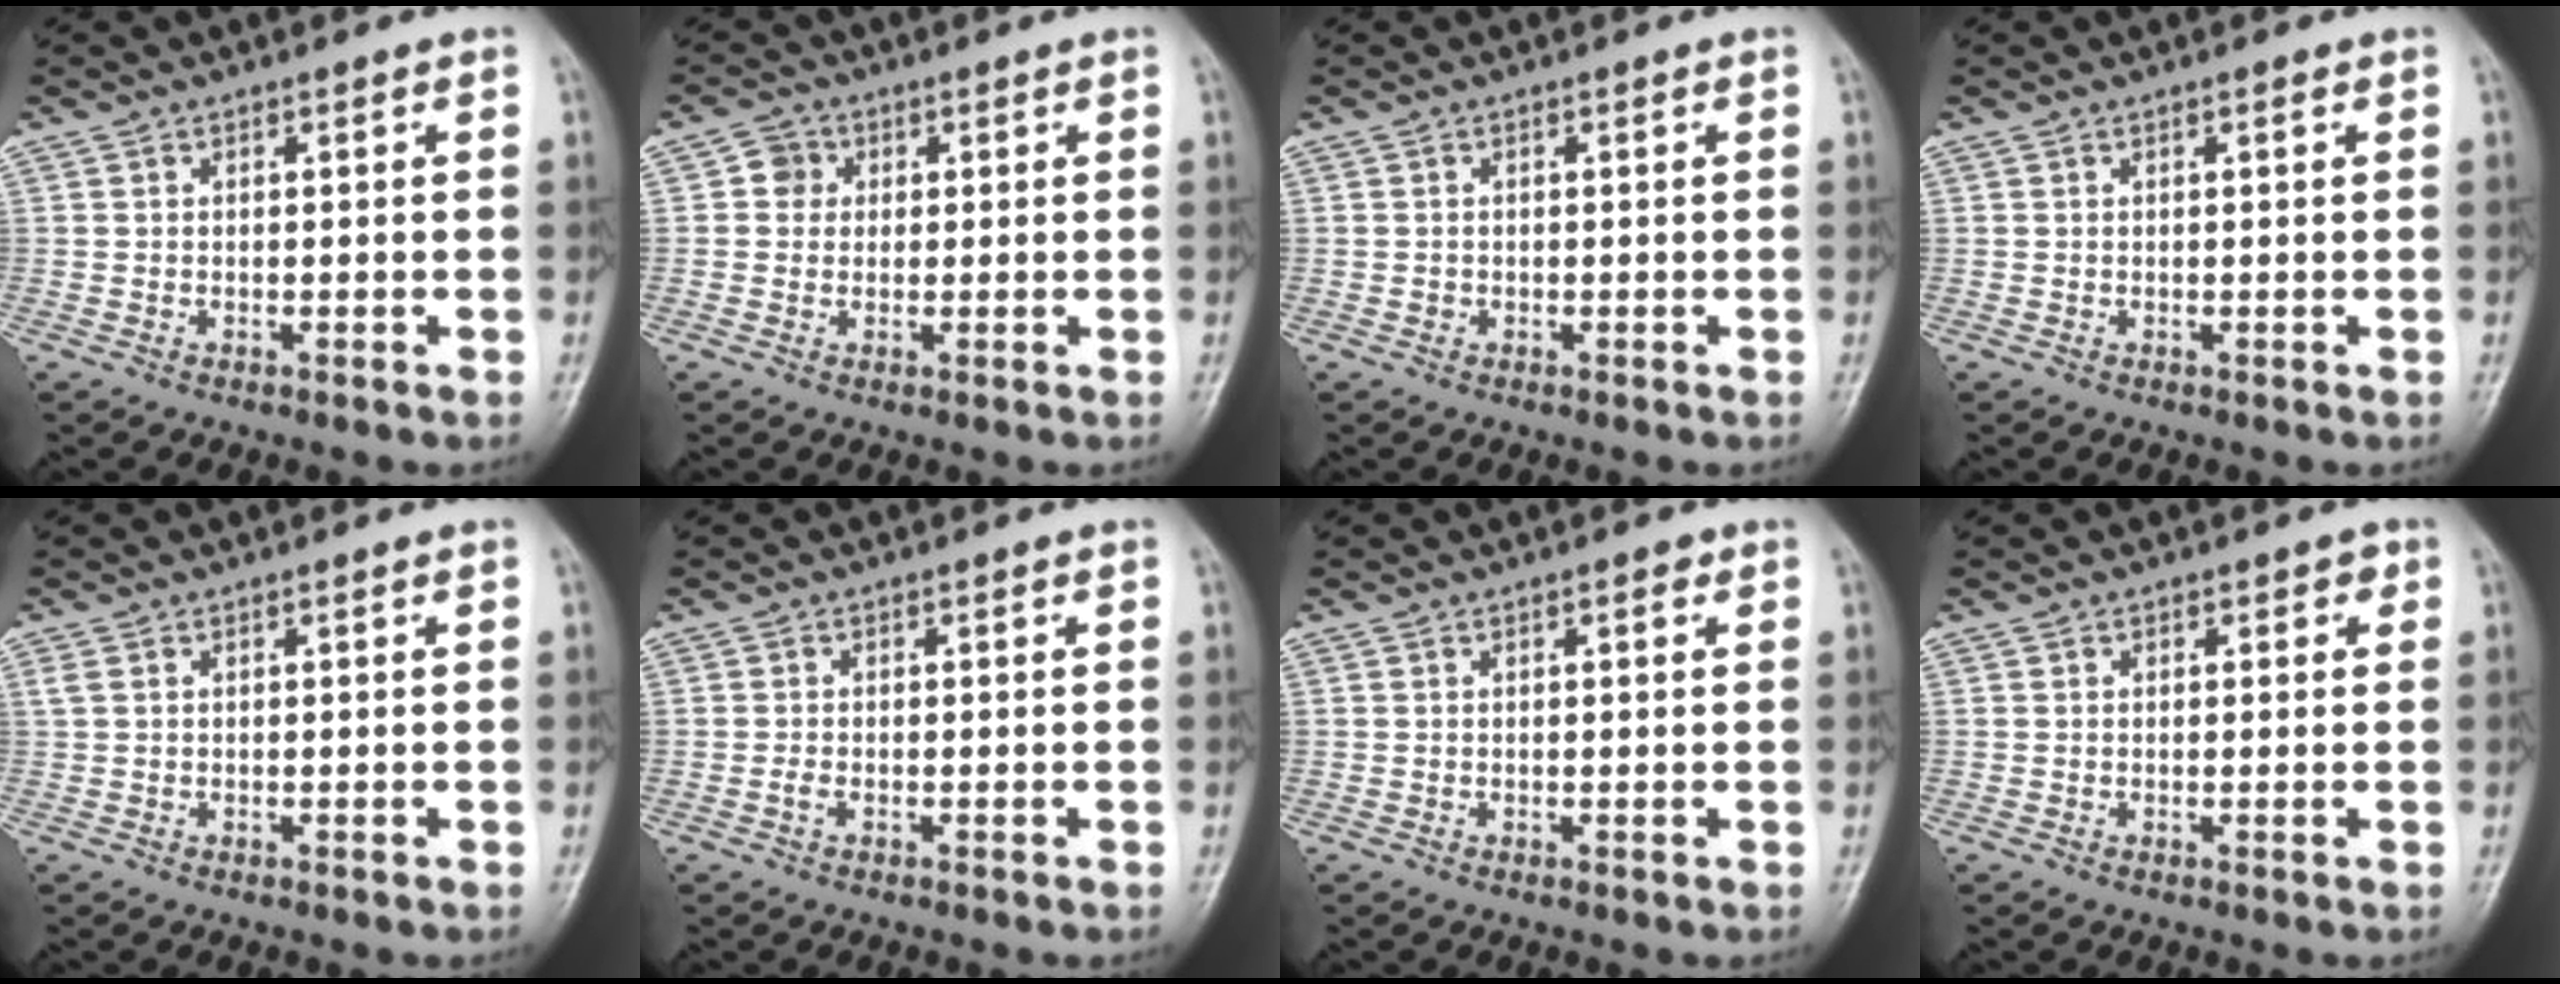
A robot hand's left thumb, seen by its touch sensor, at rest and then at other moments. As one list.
[{"total": 3.2, "force": [0.6, 3.0, 0.9], "torque": [0.007, 0.004, 0.002]}, {"total": 0.6, "force": [-0.2, 0.6, 0.1], "torque": [0.001, 0.002, -0.004]}, {"total": 0.6, "force": [0.2, 0.1, 0.5], "torque": [-0.009, 0.000, 0.003]}, {"total": 1.1, "force": [0.4, 0.7, 0.7], "torque": [-0.018, 0.007, 0.011]}, {"total": 1.0, "force": [-0.3, 0.6, 0.8], "torque": [-0.016, -0.002, -0.008]}, {"total": 1.3, "force": [0.6, 0.6, 1.0], "torque": [-0.011, 0.001, 0.005]}, {"total": 1.8, "force": [0.8, 1.2, 1.1], "torque": [0.002, 0.001, 0.006]}]